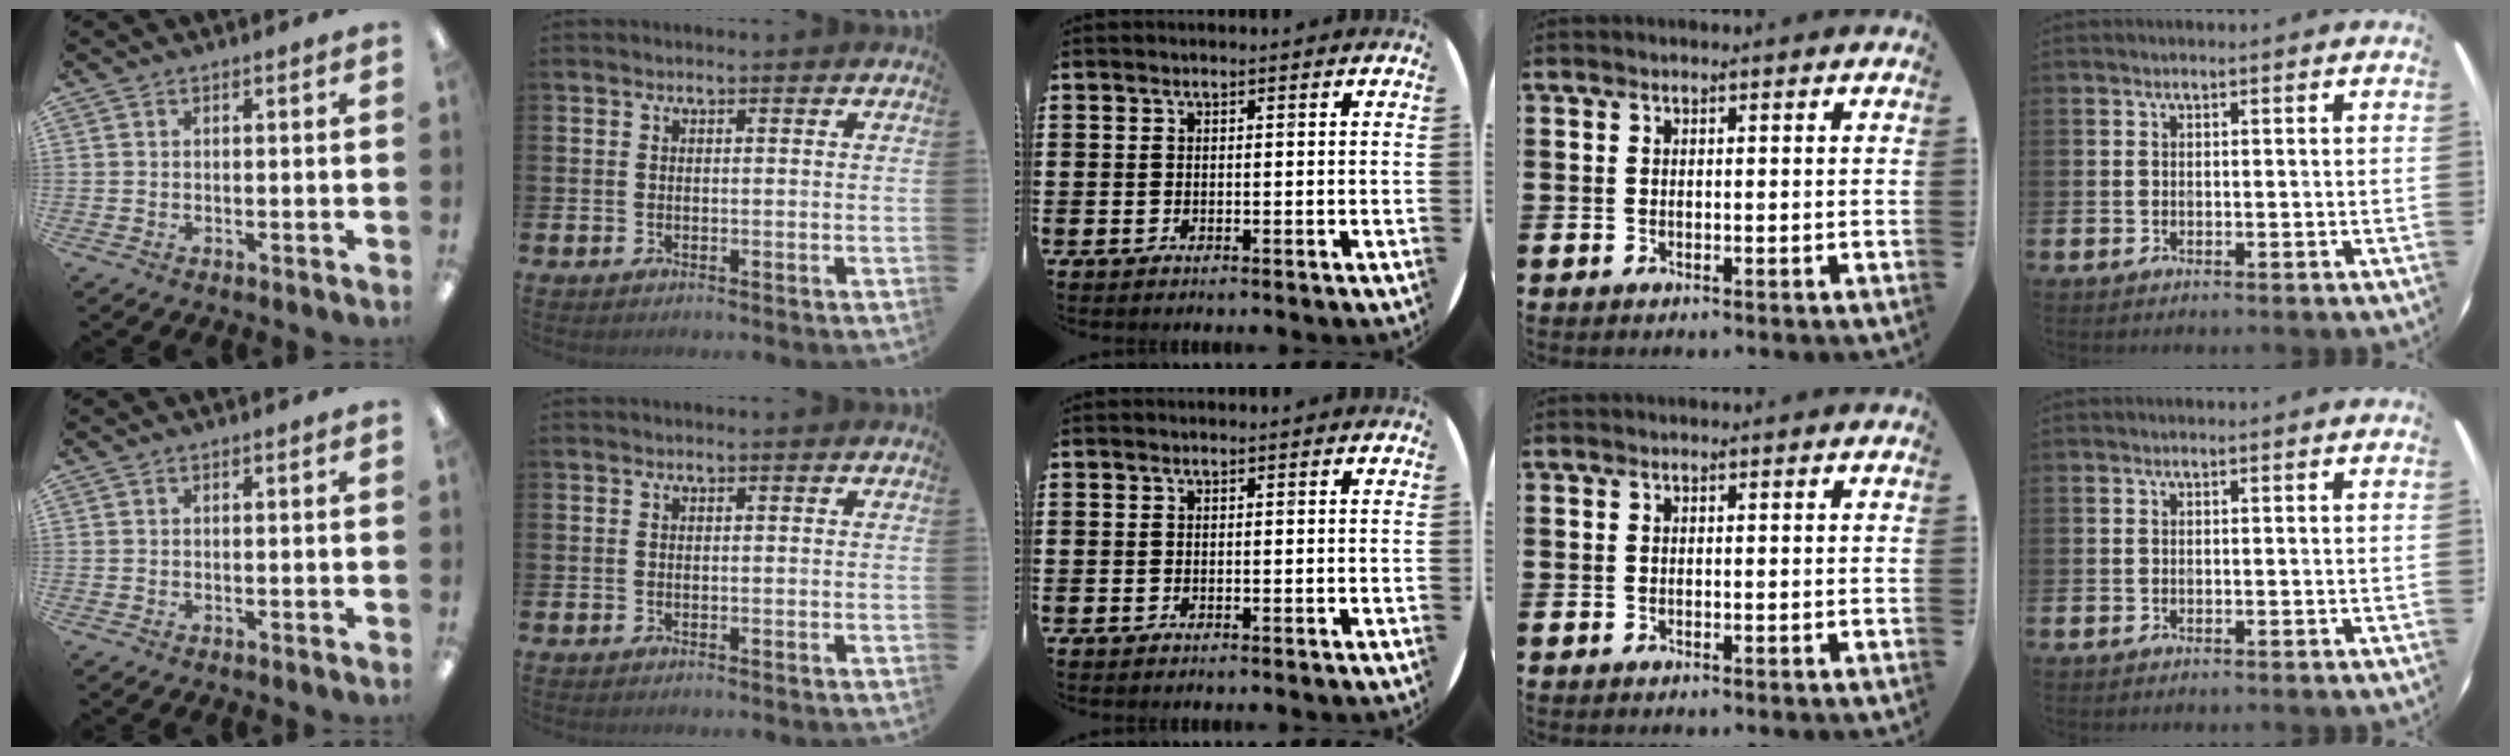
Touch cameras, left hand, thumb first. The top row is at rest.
{}